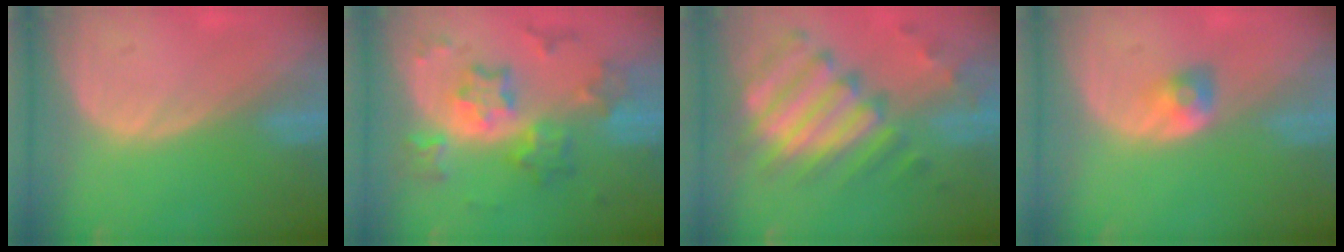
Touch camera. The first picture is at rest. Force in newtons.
{"total": 9.4, "press": 9.4, "slide": 0.8}
{"total": 12.2, "press": 10.5, "slide": 6.1}
{"total": 2.7, "press": 2.4, "slide": 1.2}